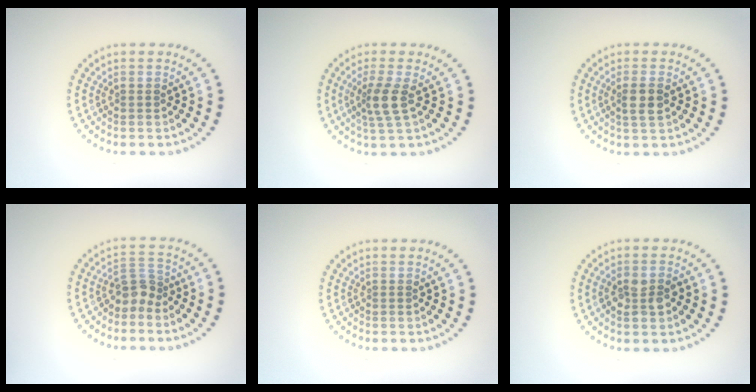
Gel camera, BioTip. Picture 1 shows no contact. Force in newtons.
{"total": 2.7, "press": 2.1, "slide": 1.7}
{"total": 2.0, "press": 1.9, "slide": 0.7}
{"total": 2.4, "press": 1.7, "slide": 1.6}
{"total": 0.0}
{"total": 2.5, "press": 2.4, "slide": 0.6}